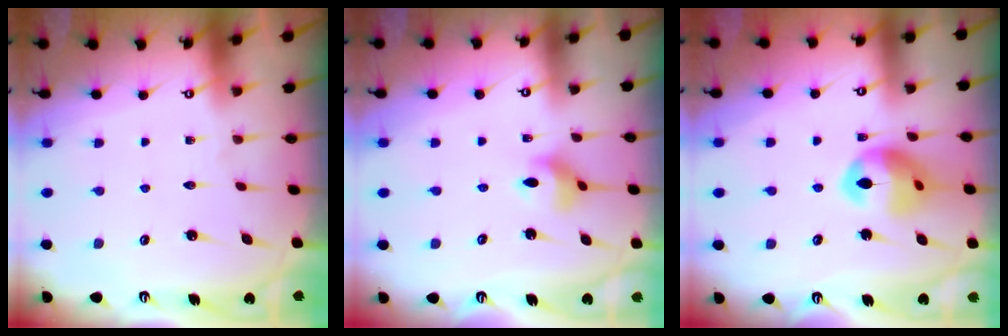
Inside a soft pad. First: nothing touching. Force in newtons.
{"total": 6.8, "press": 6.5, "slide": 2.0}
{"total": 12.6, "press": 12.6, "slide": 1.2}